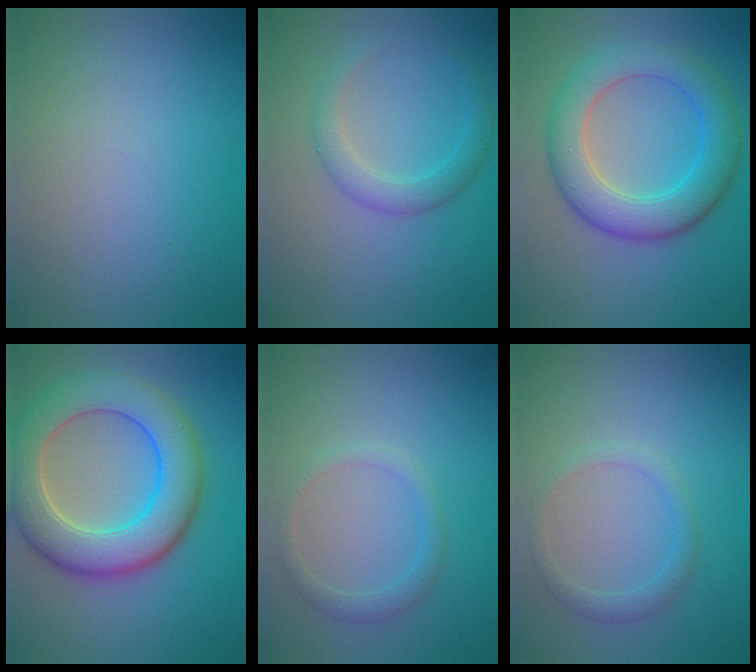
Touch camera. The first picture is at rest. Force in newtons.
{"total": 2.5, "press": 2.5, "slide": 0.1}
{"total": 6.6, "press": 6.6, "slide": 0.1}
{"total": 9.4, "press": 9.3, "slide": 0.8}
{"total": 1.6, "press": 1.6, "slide": 0.1}
{"total": 1.6, "press": 1.6, "slide": 0.1}